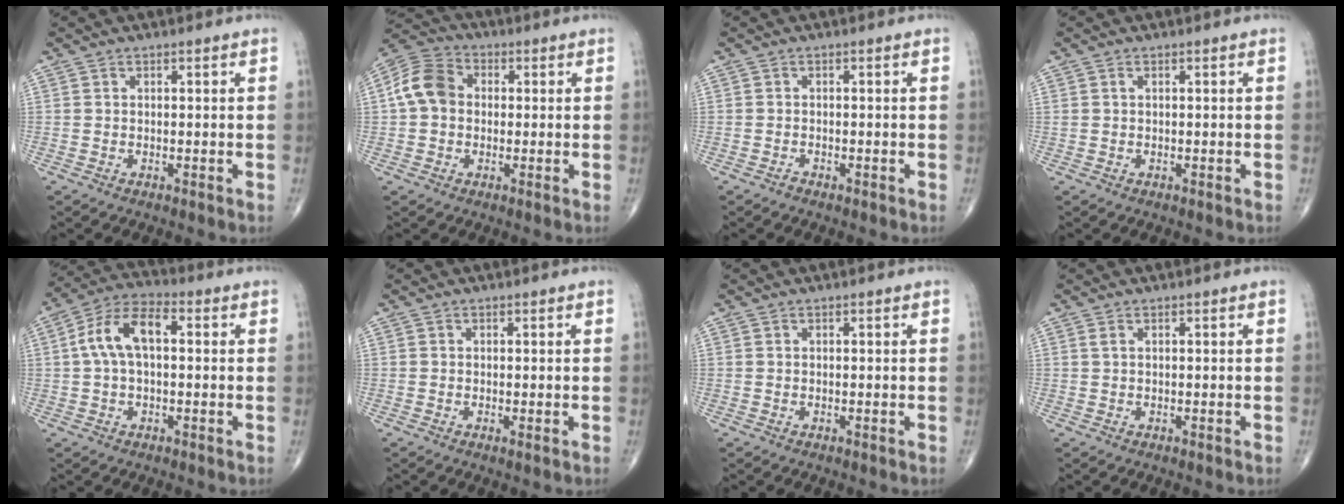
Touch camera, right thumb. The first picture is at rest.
{"total": 8.6, "force": [0.4, 6.8, 5.3], "torque": [-0.095, 0.026, -0.005]}
{"total": 0.5, "force": [-0.5, 0.2, 0.1], "torque": [-0.004, 0.000, -0.011]}
{"total": 0.5, "force": [0.2, 0.3, 0.4], "torque": [-0.010, 0.007, 0.006]}
{"total": 10.0, "force": [1.2, 5.3, 8.4], "torque": [-0.165, 0.034, 0.013]}
{"total": 0.6, "force": [-0.1, 0.1, 0.5], "torque": [-0.013, -0.003, -0.003]}
{"total": 0.0}
{"total": 0.5, "force": [0.2, 0.1, 0.5], "torque": [-0.016, 0.006, 0.005]}